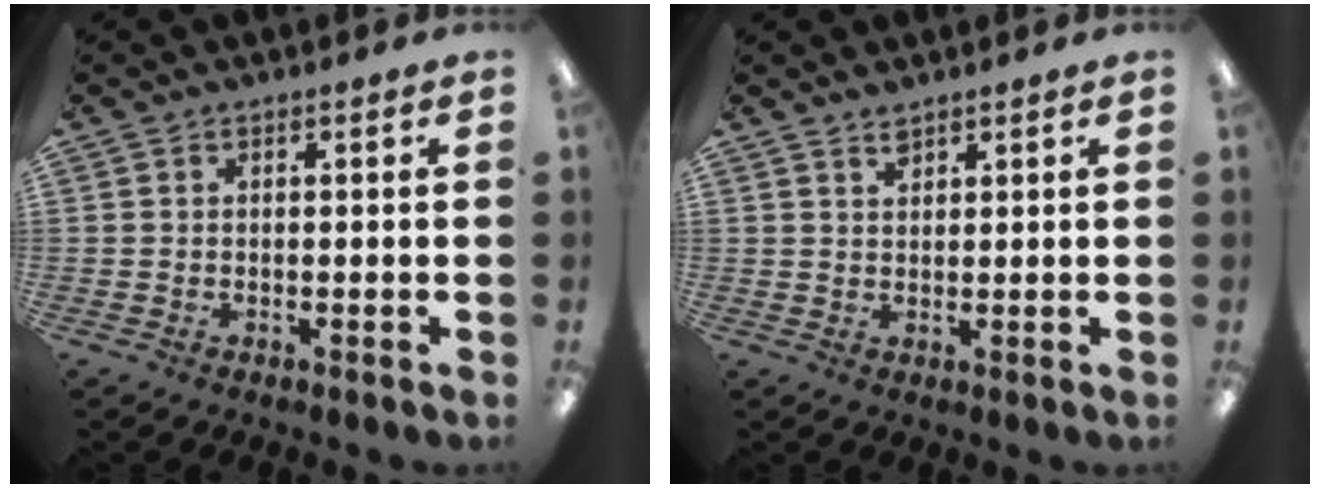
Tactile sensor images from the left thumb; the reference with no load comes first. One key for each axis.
{"total": 2.2, "fx": 1.9, "fy": 0.6, "fz": 0.7, "tx": -0.017, "ty": -0.002, "tz": 0.036}